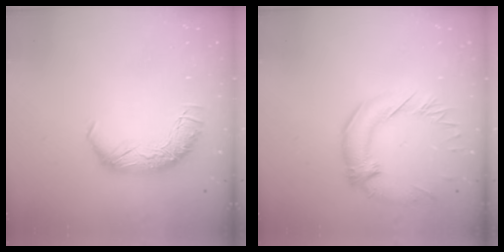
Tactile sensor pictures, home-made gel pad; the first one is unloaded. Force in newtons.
{"total": 2.1, "press": 1.3, "slide": 1.6}